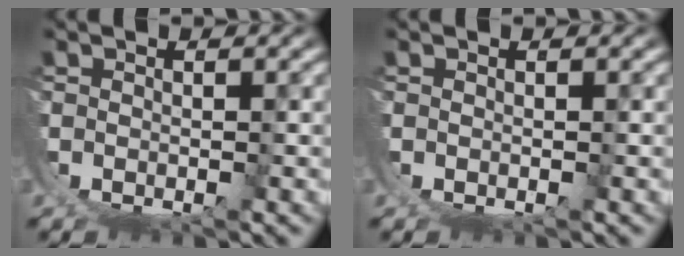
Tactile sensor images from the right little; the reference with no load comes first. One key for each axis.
{"total": 0.0}